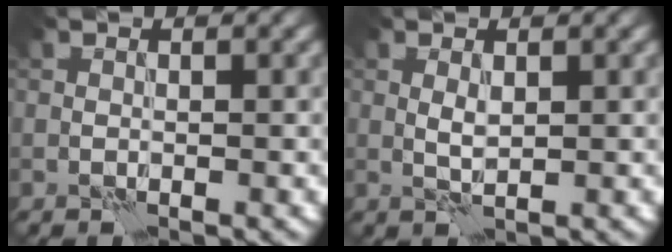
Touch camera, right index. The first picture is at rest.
{"total": 1.1, "force": [0.5, 0.3, 1.0], "torque": [-0.023, 0.002, 0.011]}